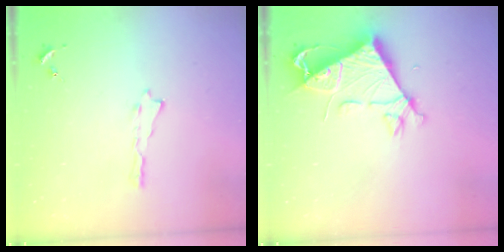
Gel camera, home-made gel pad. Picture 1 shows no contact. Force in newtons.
{"total": 7.4, "press": 7.4, "slide": 0.7}